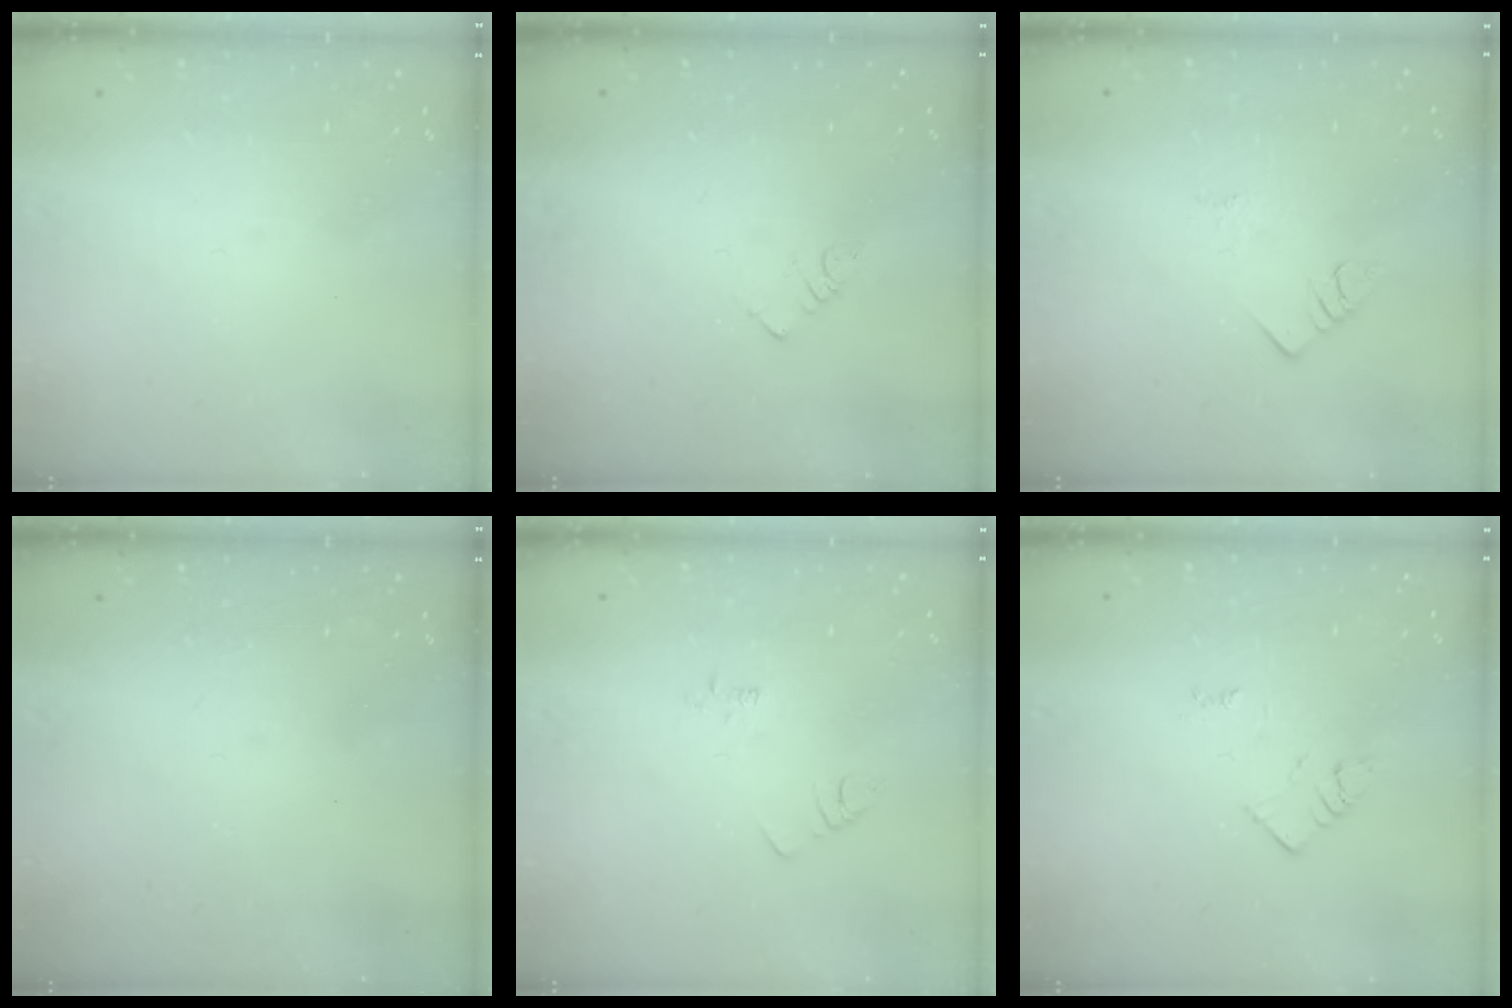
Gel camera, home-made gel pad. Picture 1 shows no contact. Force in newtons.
{"total": 2.3, "press": 2.3, "slide": 0.4}
{"total": 2.8, "press": 2.8, "slide": 0.4}
{"total": 2.5, "press": 2.4, "slide": 0.4}
{"total": 2.1, "press": 2.1, "slide": 0.4}
{"total": 3.1, "press": 3.1, "slide": 0.4}